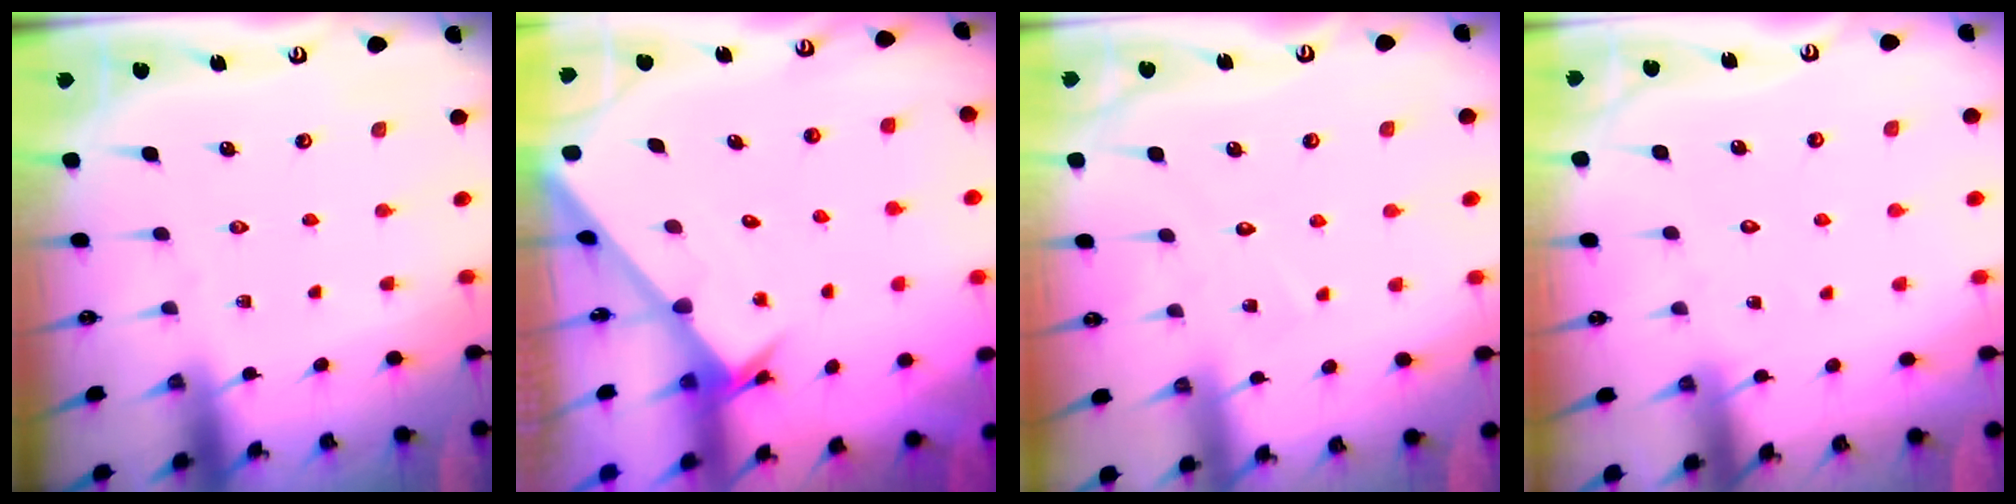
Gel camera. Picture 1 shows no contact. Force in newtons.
{"total": 2.5, "press": 2.5, "slide": 0.2}
{"total": 4.7, "press": 4.7, "slide": 0.4}
{"total": 6.0, "press": 6.0, "slide": 0.5}